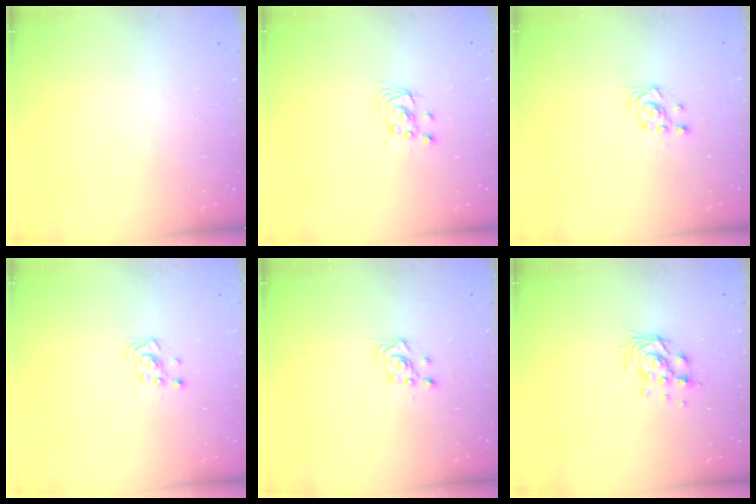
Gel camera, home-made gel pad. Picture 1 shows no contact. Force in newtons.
{"total": 2.9, "press": 2.9, "slide": 0.1}
{"total": 2.3, "press": 2.3, "slide": 0.3}
{"total": 2.9, "press": 2.8, "slide": 0.3}
{"total": 2.4, "press": 2.2, "slide": 0.8}
{"total": 8.6, "press": 8.5, "slide": 0.9}